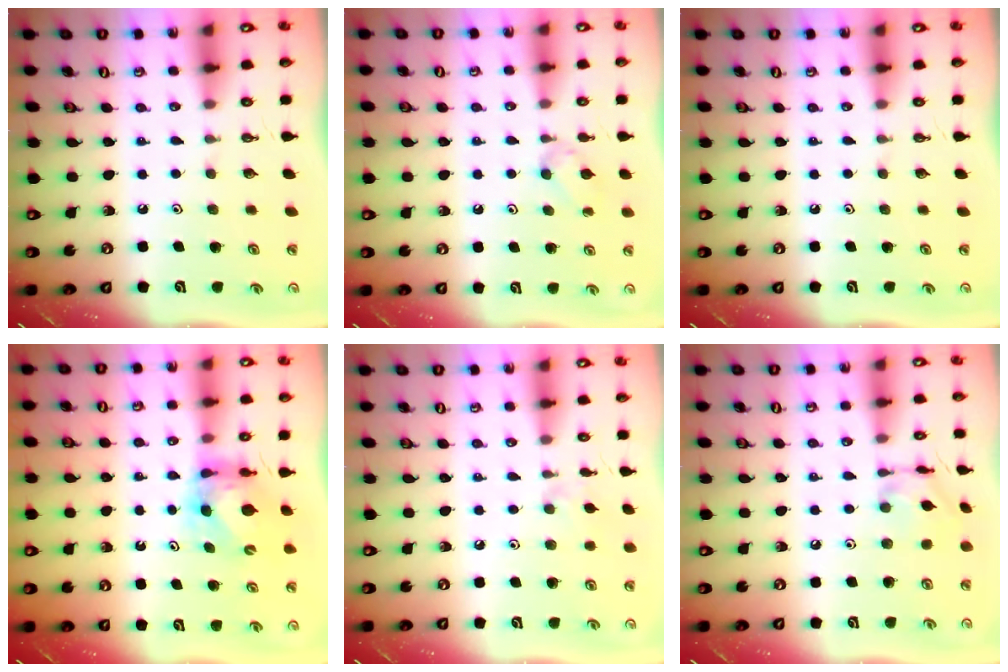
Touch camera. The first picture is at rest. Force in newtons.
{"total": 5.7, "press": 5.7, "slide": 0.9}
{"total": 0.0}
{"total": 5.6, "press": 5.6, "slide": 0.4}
{"total": 2.6, "press": 2.5, "slide": 0.5}
{"total": 8.5, "press": 8.5, "slide": 0.6}